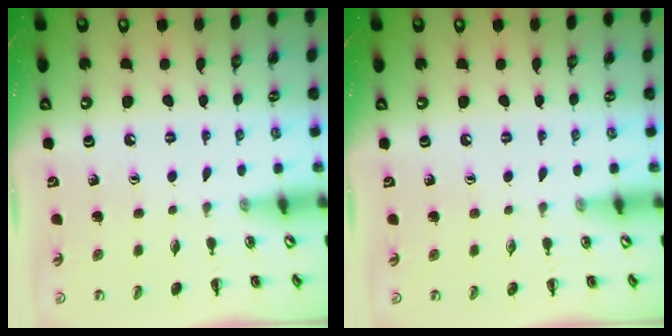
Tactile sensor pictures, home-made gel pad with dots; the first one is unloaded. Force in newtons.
{"total": 0.0}